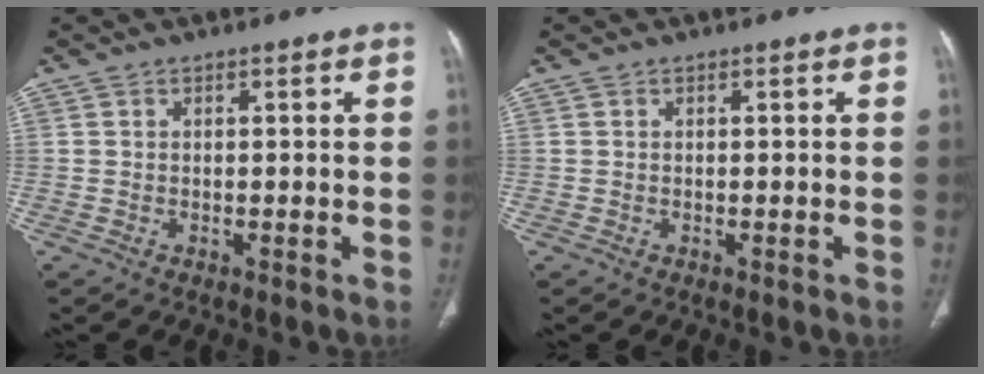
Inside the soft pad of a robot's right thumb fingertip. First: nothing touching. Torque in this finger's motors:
{"motor_torque": [0.05, 0.05, 0.00, 0.00, 0.01]}